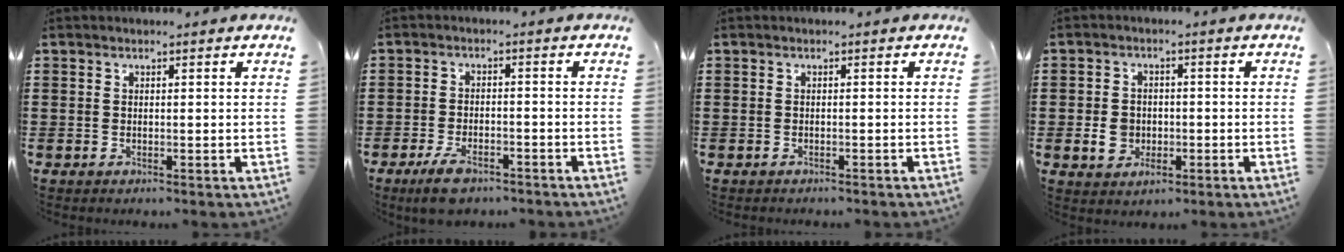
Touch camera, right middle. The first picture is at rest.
{"total": 4.6, "force": [-3.5, 1.7, 2.5], "torque": [-0.048, 0.009, -0.066]}
{"total": 0.6, "force": [-0.6, 0.1, 0.0], "torque": [-0.002, 0.001, -0.013]}
{"total": 3.9, "force": [-1.0, 3.2, 2.0], "torque": [-0.041, 0.000, -0.024]}